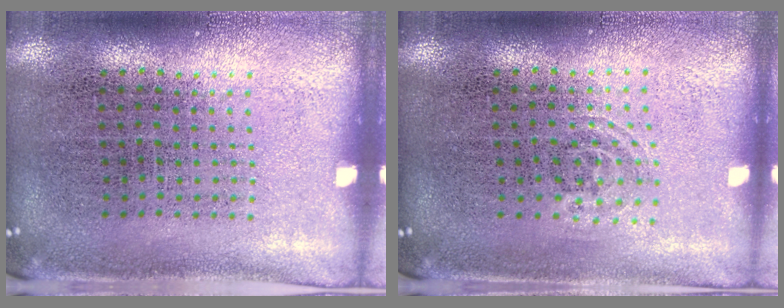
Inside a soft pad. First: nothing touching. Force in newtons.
{"total": 0.8, "press": 0.6, "slide": 0.6}